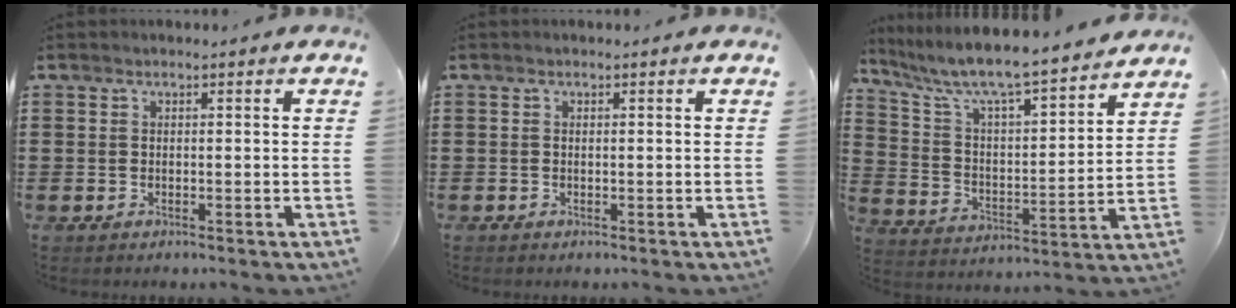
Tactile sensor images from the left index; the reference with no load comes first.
{"total": 0.0}
{"total": 6.8, "force": [6.2, 0.3, 2.9], "torque": [-0.087, -0.052, 0.098]}